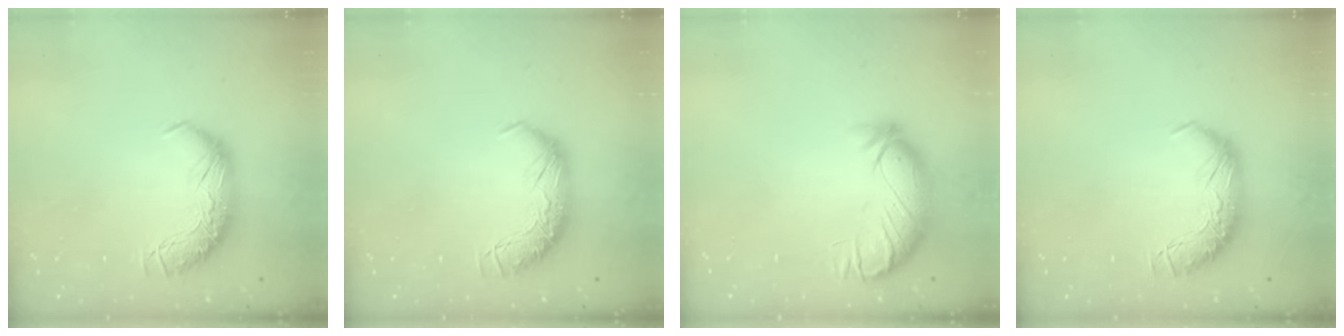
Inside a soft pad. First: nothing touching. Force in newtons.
{"total": 0.0}
{"total": 3.6, "press": 3.1, "slide": 2.0}
{"total": 0.0}